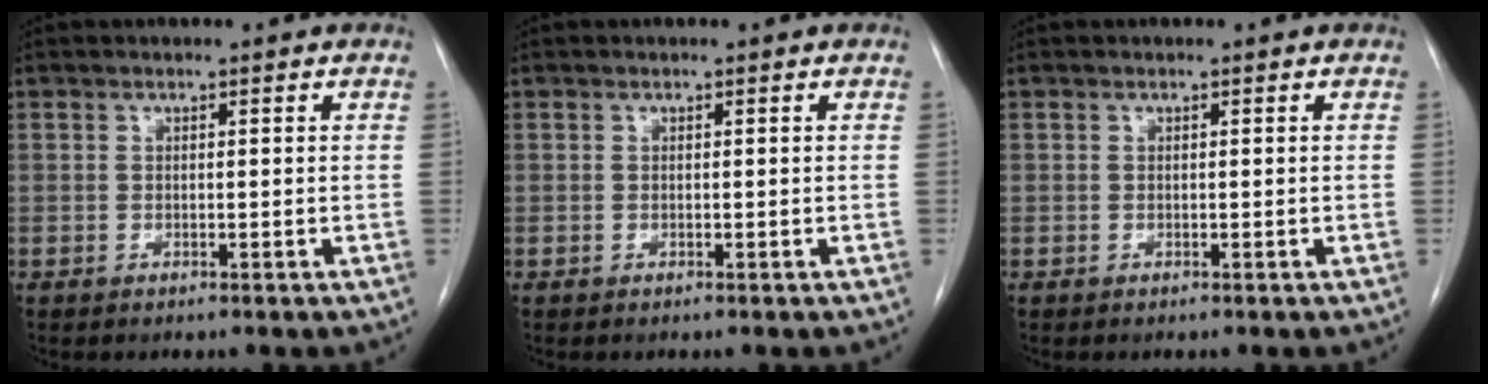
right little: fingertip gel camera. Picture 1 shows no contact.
{"total": 0.0}
{"total": 0.0}